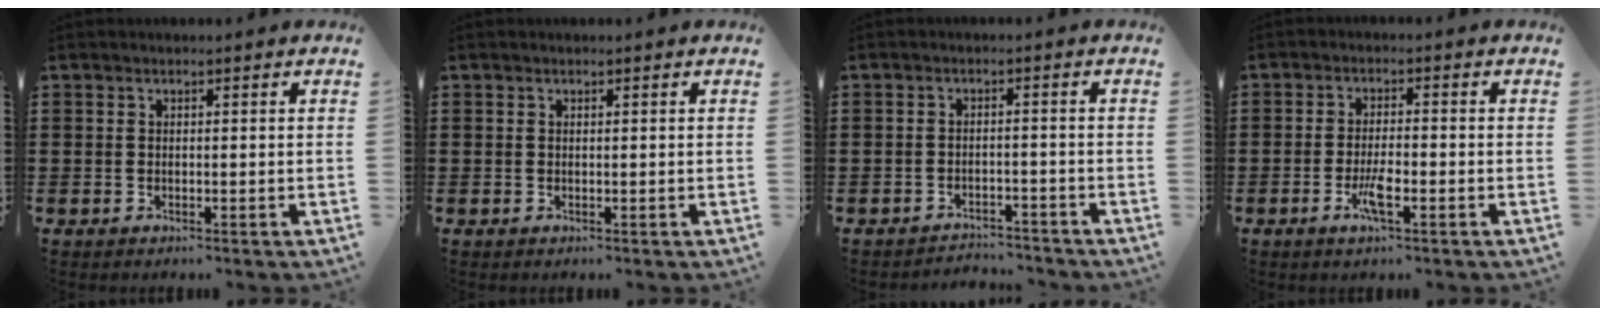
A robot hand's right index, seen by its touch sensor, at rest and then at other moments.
{"total": 0.0}
{"total": 2.6, "force": [-2.5, 0.3, -0.1], "torque": [-0.007, 0.000, -0.055]}
{"total": 3.9, "force": [-1.6, 0.6, 3.5], "torque": [-0.079, -0.009, -0.035]}